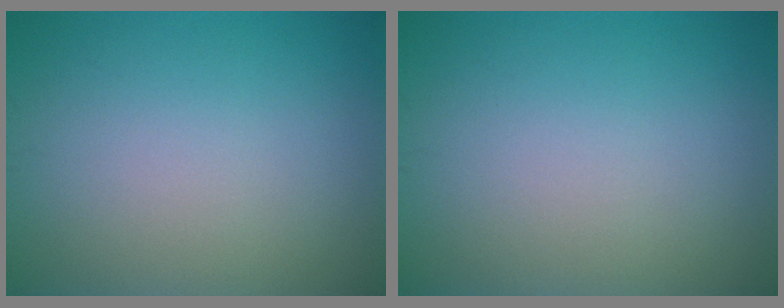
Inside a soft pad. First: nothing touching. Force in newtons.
{"total": 0.0}